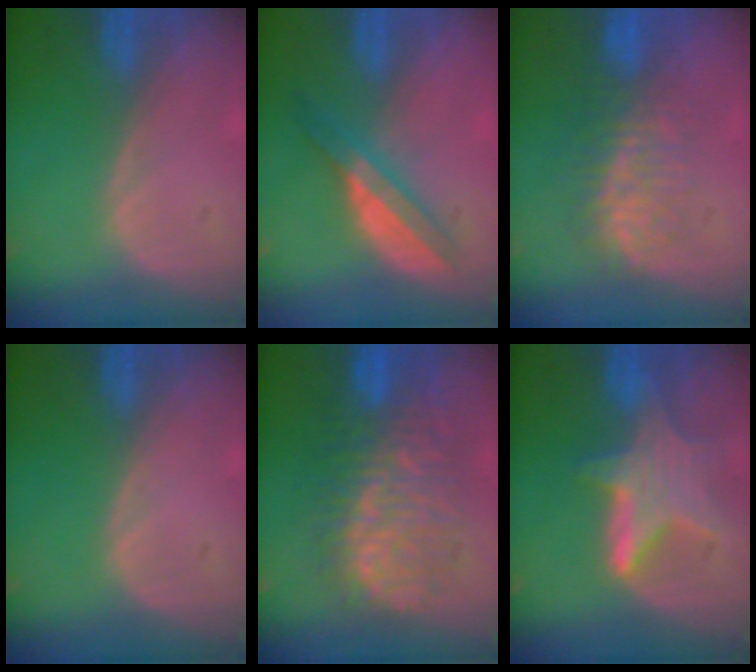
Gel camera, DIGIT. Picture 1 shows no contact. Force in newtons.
{"total": 6.2, "press": 5.4, "slide": 3.0}
{"total": 7.6, "press": 7.4, "slide": 1.9}
{"total": 0.0}
{"total": 11.6, "press": 11.5, "slide": 1.3}
{"total": 6.8, "press": 6.6, "slide": 1.7}